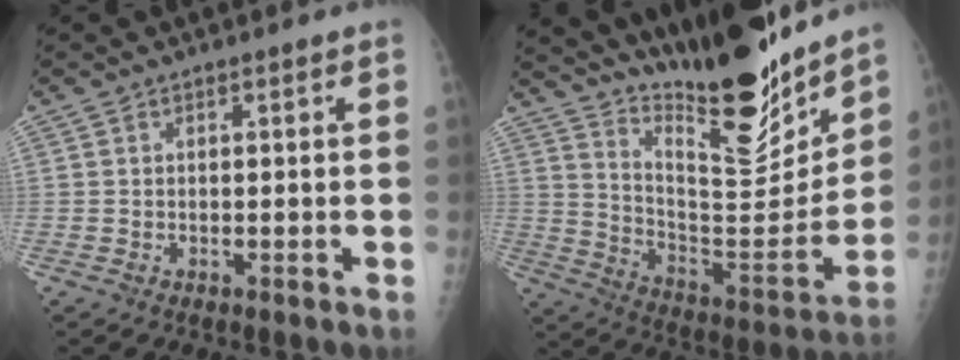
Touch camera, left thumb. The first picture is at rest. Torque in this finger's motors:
{"motor_torque": [0.51, 0.36, 1.40, -1.28, 0.11]}